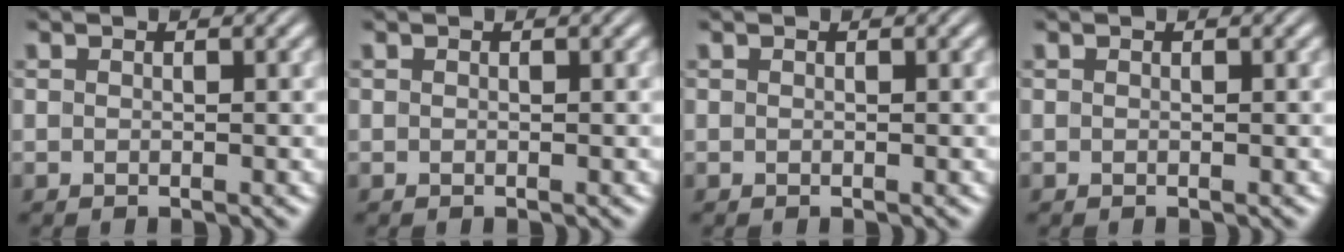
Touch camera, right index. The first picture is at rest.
{"total": 0.0}
{"total": 0.0}
{"total": 0.0}